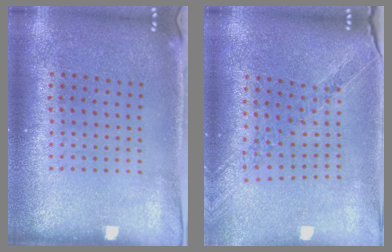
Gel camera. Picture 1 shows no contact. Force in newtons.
{"total": 1.1, "press": 1.1, "slide": 0.2}